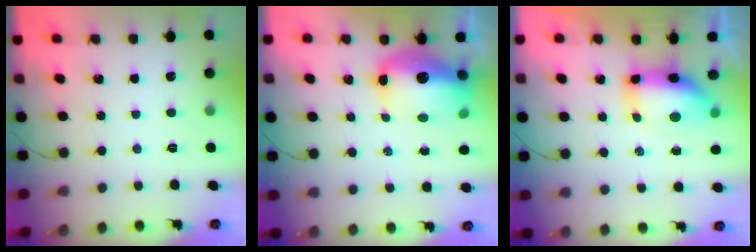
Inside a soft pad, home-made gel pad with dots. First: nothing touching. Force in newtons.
{"total": 14.7, "press": 14.3, "slide": 3.2}
{"total": 8.6, "press": 8.4, "slide": 1.6}